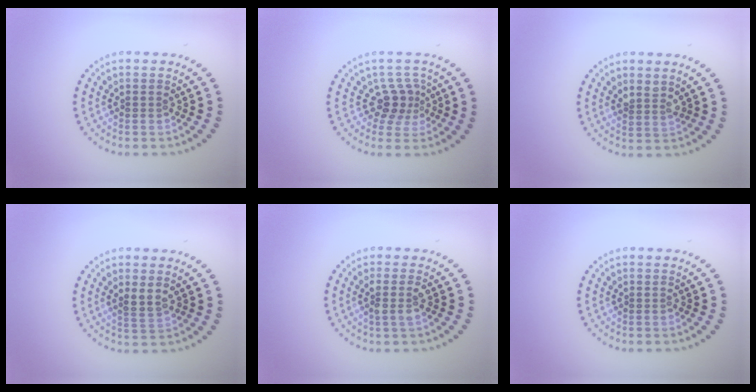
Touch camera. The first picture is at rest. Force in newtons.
{"total": 2.5, "press": 1.8, "slide": 1.8}
{"total": 1.5, "press": 1.3, "slide": 0.8}
{"total": 1.9, "press": 1.7, "slide": 0.9}
{"total": 1.6, "press": 1.5, "slide": 0.7}
{"total": 0.0}